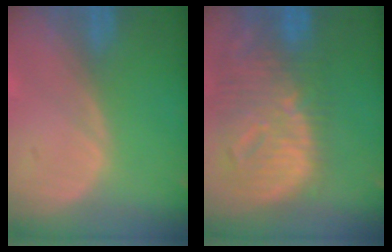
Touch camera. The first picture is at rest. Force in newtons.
{"total": 12.7, "press": 11.0, "slide": 6.4}